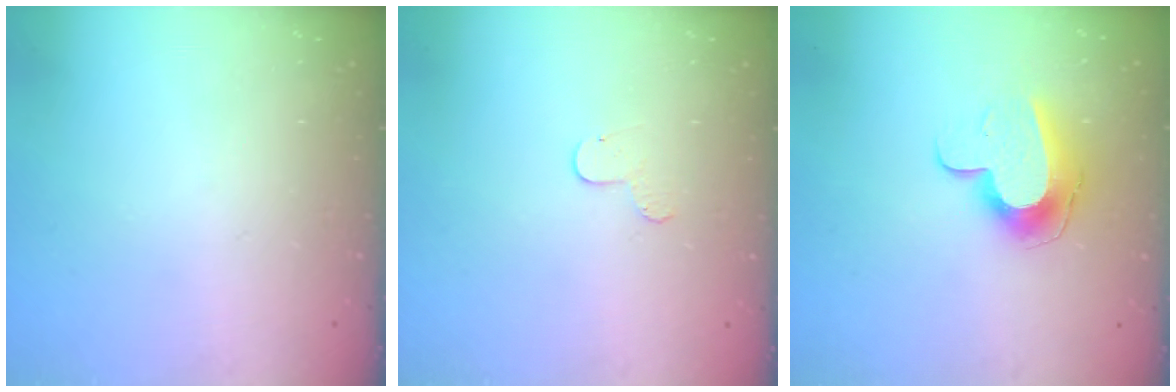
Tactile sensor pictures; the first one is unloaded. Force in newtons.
{"total": 5.3, "press": 5.3, "slide": 0.6}
{"total": 12.2, "press": 12.2, "slide": 0.9}